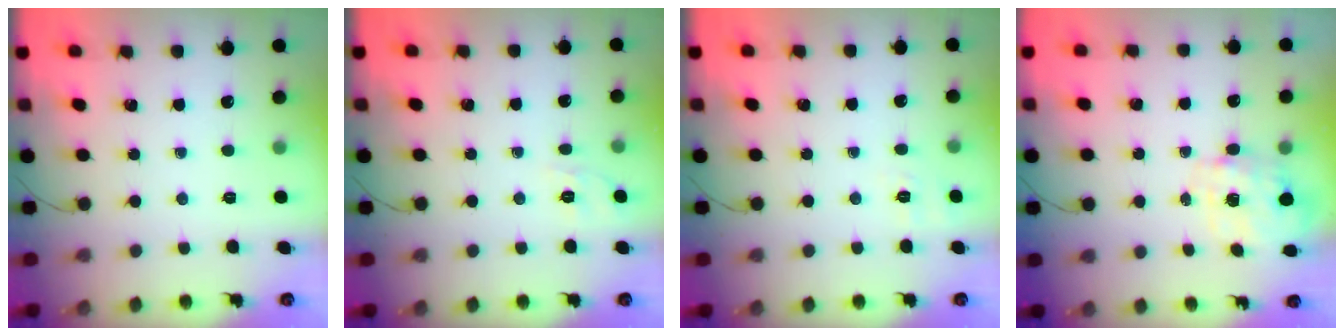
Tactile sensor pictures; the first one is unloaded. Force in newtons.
{"total": 1.7, "press": 0.0, "slide": 1.7}
{"total": 2.0, "press": 0.8, "slide": 1.8}
{"total": 4.0, "press": 3.9, "slide": 0.9}